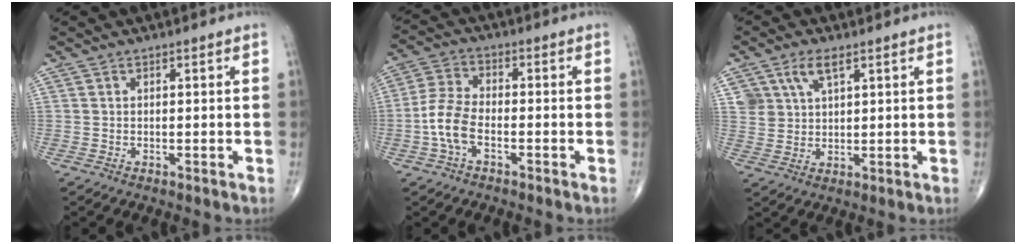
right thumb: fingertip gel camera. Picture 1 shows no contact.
{"total": 7.3, "force": [-2.4, 3.8, 5.8], "torque": [-0.129, 0.024, -0.053]}
{"total": 5.4, "force": [3.1, 2.8, 3.5], "torque": [-0.059, -0.013, 0.063]}